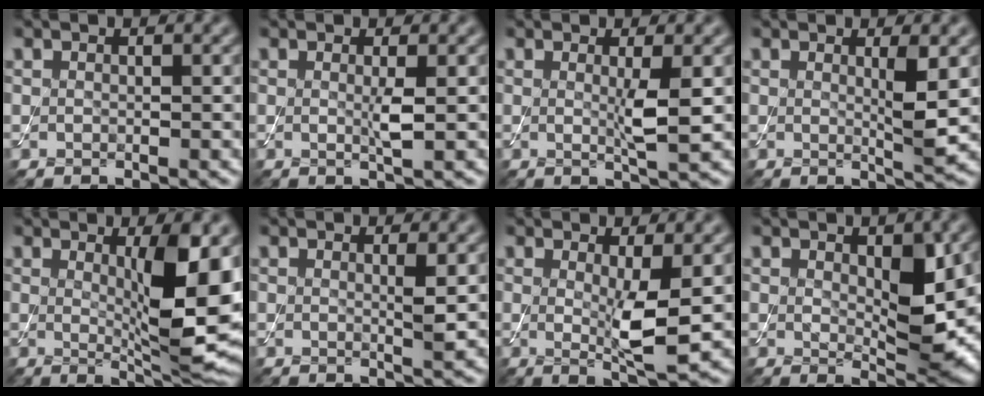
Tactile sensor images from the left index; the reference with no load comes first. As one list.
[{"total": 1.5, "force": [0.1, 0.1, 1.5], "torque": [-0.029, -0.003, 0.000]}, {"total": 2.5, "force": [0.2, 0.2, 2.5], "torque": [-0.046, -0.007, 0.001]}, {"total": 2.5, "force": [0.5, 0.3, 2.4], "torque": [-0.037, -0.009, 0.007]}, {"total": 8.5, "force": [1.1, 1.8, 8.2], "torque": [-0.116, -0.017, 0.026]}, {"total": 1.3, "force": [0.4, 0.1, 1.3], "torque": [-0.020, -0.003, 0.003]}, {"total": 4.0, "force": [0.2, 0.6, 3.9], "torque": [-0.069, -0.014, 0.008]}, {"total": 4.3, "force": [0.6, 1.9, 3.8], "torque": [-0.058, -0.008, 0.016]}]